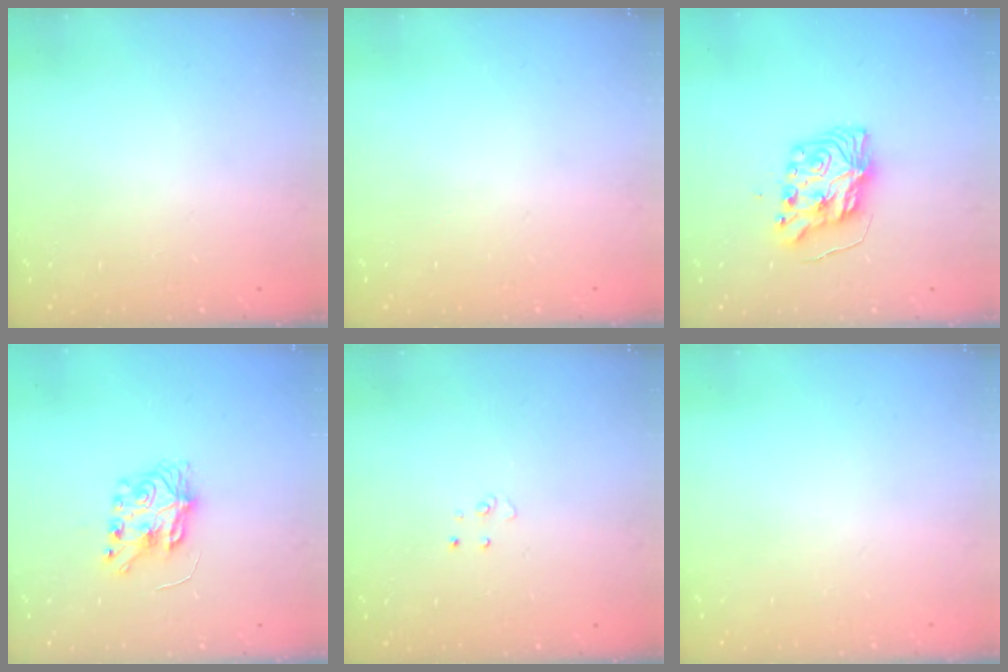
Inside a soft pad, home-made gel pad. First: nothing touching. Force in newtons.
{"total": 0.0}
{"total": 9.1, "press": 9.0, "slide": 0.6}
{"total": 7.5, "press": 7.5, "slide": 0.3}
{"total": 2.9, "press": 2.9, "slide": 0.2}
{"total": 0.0}